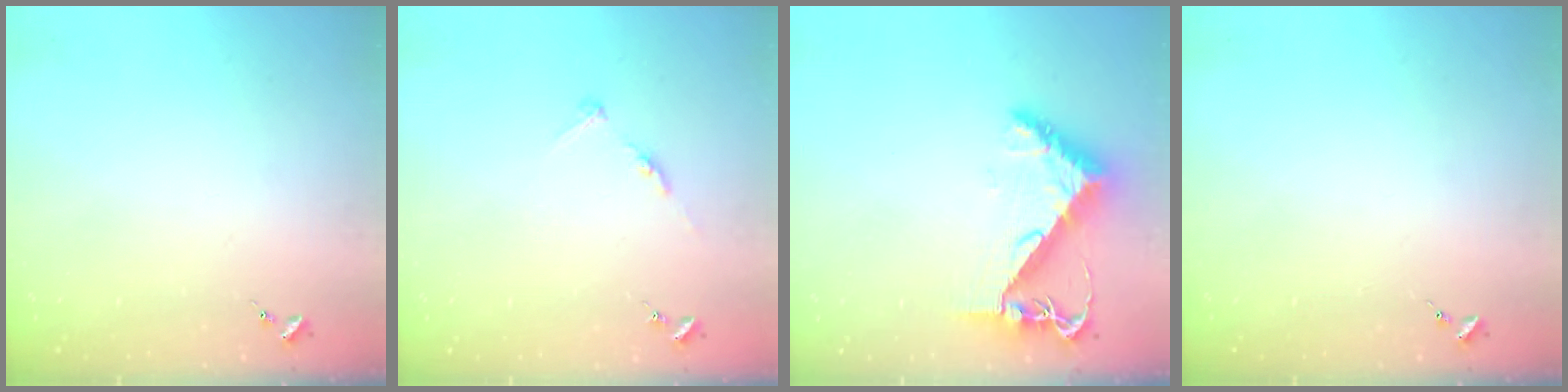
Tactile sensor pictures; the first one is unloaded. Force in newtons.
{"total": 5.8, "press": 5.8, "slide": 0.6}
{"total": 8.3, "press": 8.2, "slide": 1.0}
{"total": 0.0}